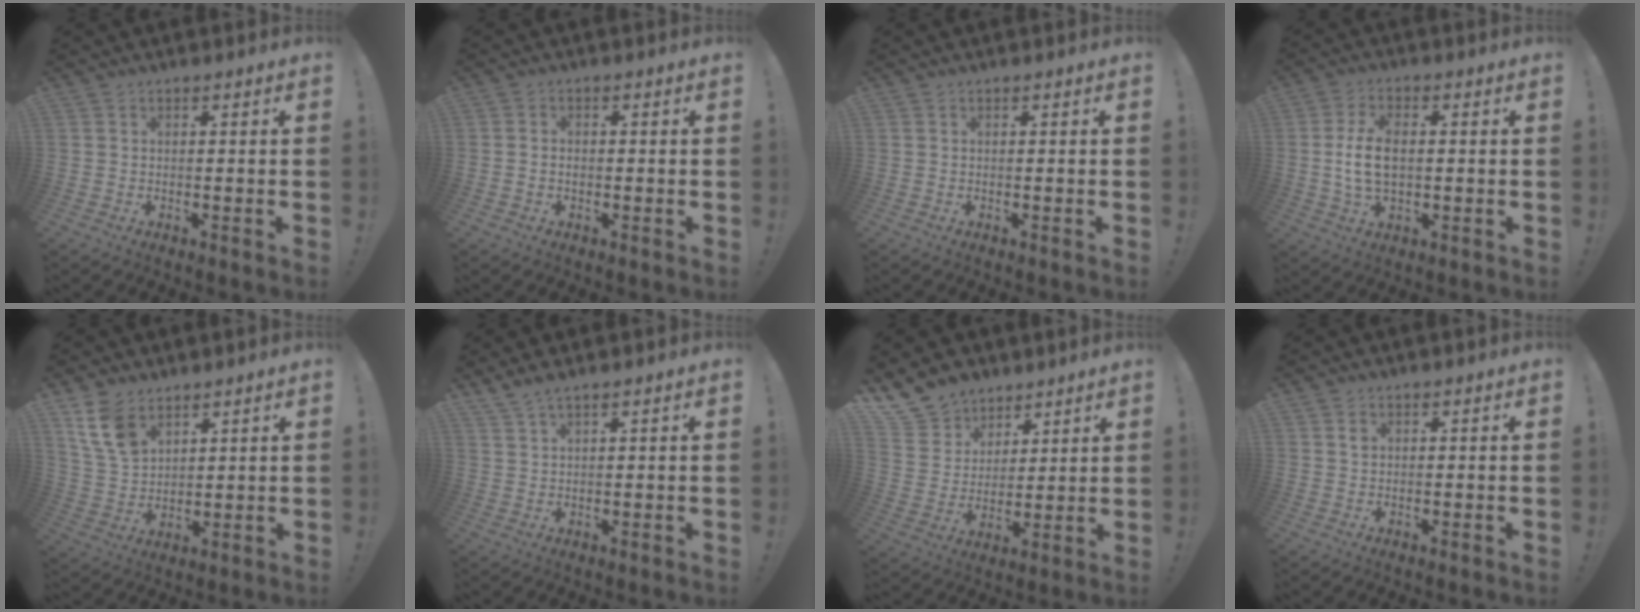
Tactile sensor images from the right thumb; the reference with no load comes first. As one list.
[{"total": 1.3, "force": [-0.7, 0.9, 0.6], "torque": [-0.002, 0.000, -0.014]}, {"total": 0.0}, {"total": 9.5, "force": [0.2, 5.7, 7.6], "torque": [-0.143, 0.000, 0.005]}, {"total": 10.5, "force": [6.5, 6.1, 5.5], "torque": [-0.106, -0.025, 0.131]}, {"total": 3.3, "force": [2.7, 0.1, 1.9], "torque": [-0.045, -0.011, 0.051]}, {"total": 11.3, "force": [8.0, 7.7, 1.8], "torque": [-0.047, -0.060, 0.163]}, {"total": 1.1, "force": [0.4, 0.8, 0.5], "torque": [-0.001, -0.002, 0.004]}]